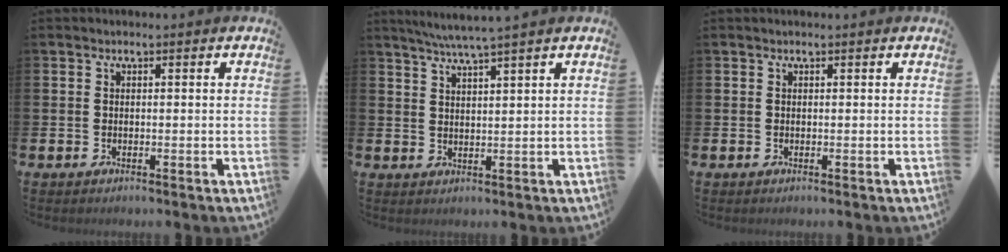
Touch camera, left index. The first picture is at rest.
{"total": 4.1, "force": [3.7, -0.9, 1.4], "torque": [-0.035, -0.012, 0.065]}
{"total": 0.0}